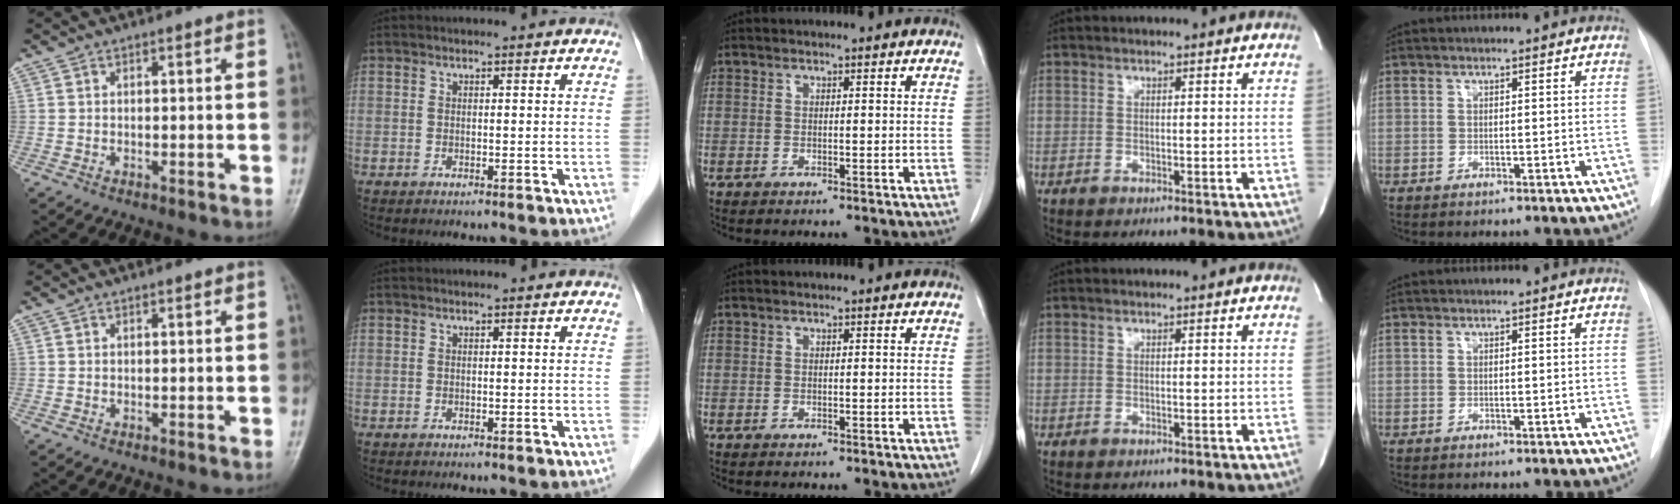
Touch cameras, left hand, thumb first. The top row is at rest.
{}